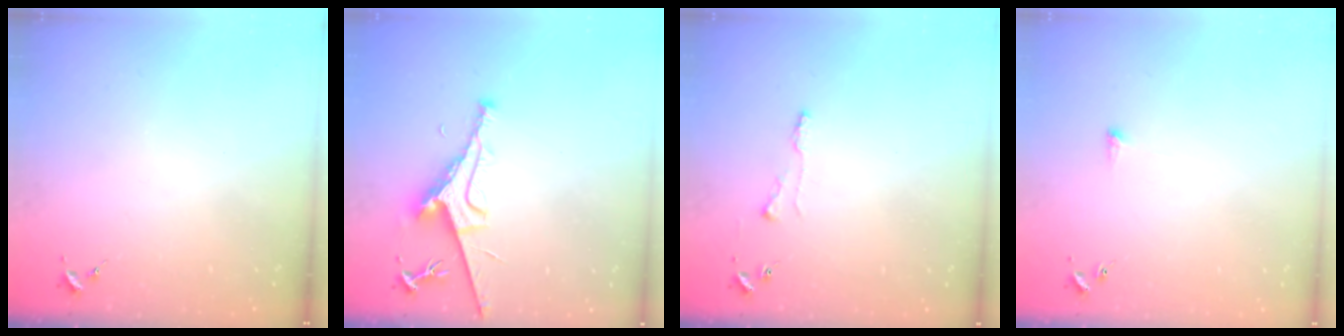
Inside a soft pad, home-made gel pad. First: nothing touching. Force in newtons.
{"total": 8.6, "press": 8.5, "slide": 1.1}
{"total": 4.3, "press": 4.3, "slide": 0.5}
{"total": 2.9, "press": 2.9, "slide": 0.5}